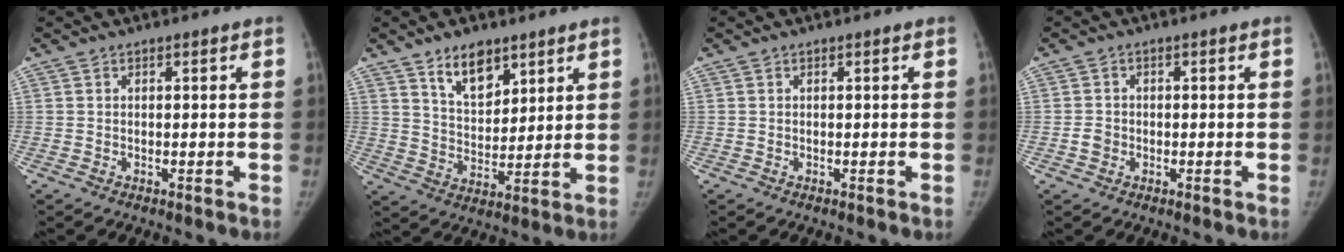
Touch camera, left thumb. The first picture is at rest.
{"total": 9.3, "force": [6.1, 4.9, 5.1], "torque": [-0.058, -0.046, 0.112]}
{"total": 0.0}
{"total": 2.1, "force": [-0.6, 1.9, 0.7], "torque": [-0.007, 0.007, -0.011]}